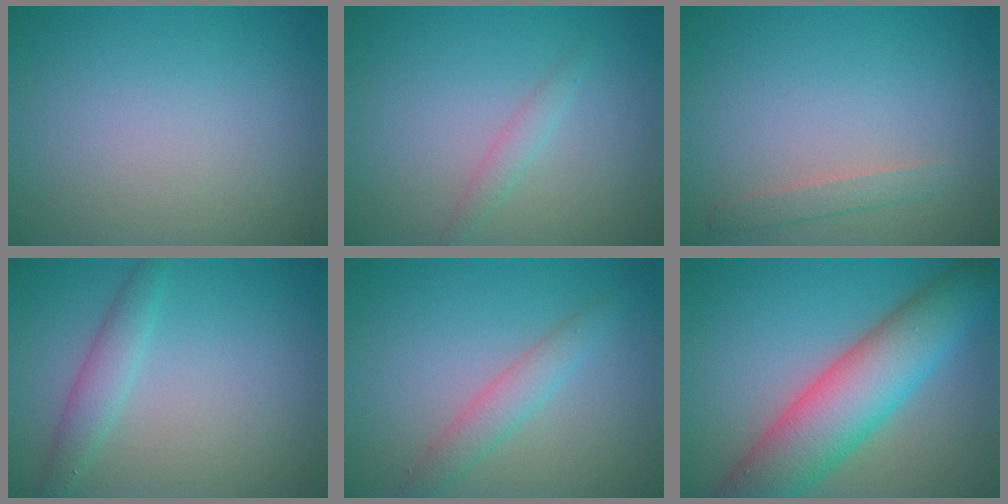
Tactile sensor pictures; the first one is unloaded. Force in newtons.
{"total": 1.3, "press": 1.3, "slide": 0.0}
{"total": 1.4, "press": 1.4, "slide": 0.0}
{"total": 2.3, "press": 2.3, "slide": 0.1}
{"total": 2.7, "press": 2.7, "slide": 0.2}
{"total": 9.7, "press": 9.6, "slide": 0.6}